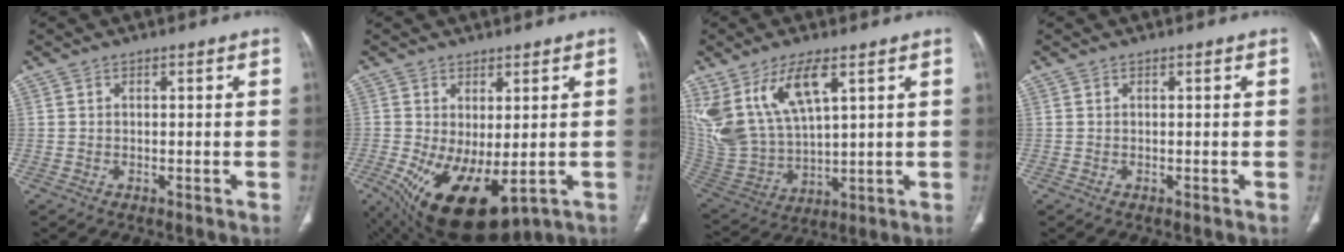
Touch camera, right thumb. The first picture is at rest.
{"total": 13.9, "force": [-3.5, 6.5, 11.7], "torque": [-0.206, -0.020, -0.027]}
{"total": 16.2, "force": [8.0, 7.0, 12.2], "torque": [-0.249, -0.030, 0.177]}
{"total": 0.0}